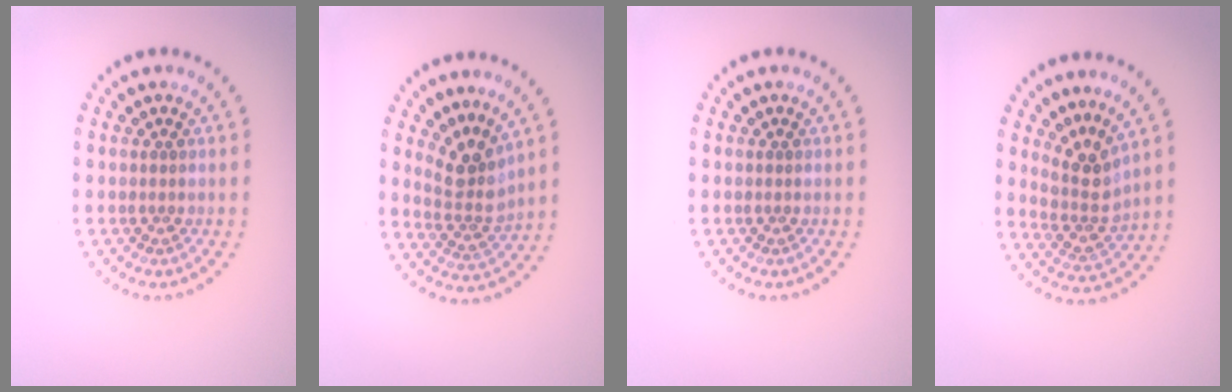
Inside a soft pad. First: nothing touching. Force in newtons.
{"total": 3.2, "press": 2.2, "slide": 2.3}
{"total": 0.0}
{"total": 3.0, "press": 2.2, "slide": 2.0}